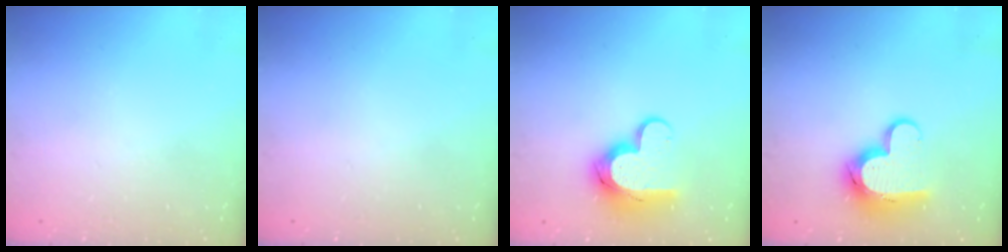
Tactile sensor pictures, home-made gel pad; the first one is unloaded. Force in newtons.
{"total": 0.0}
{"total": 12.2, "press": 12.2, "slide": 1.0}
{"total": 13.1, "press": 13.0, "slide": 1.3}